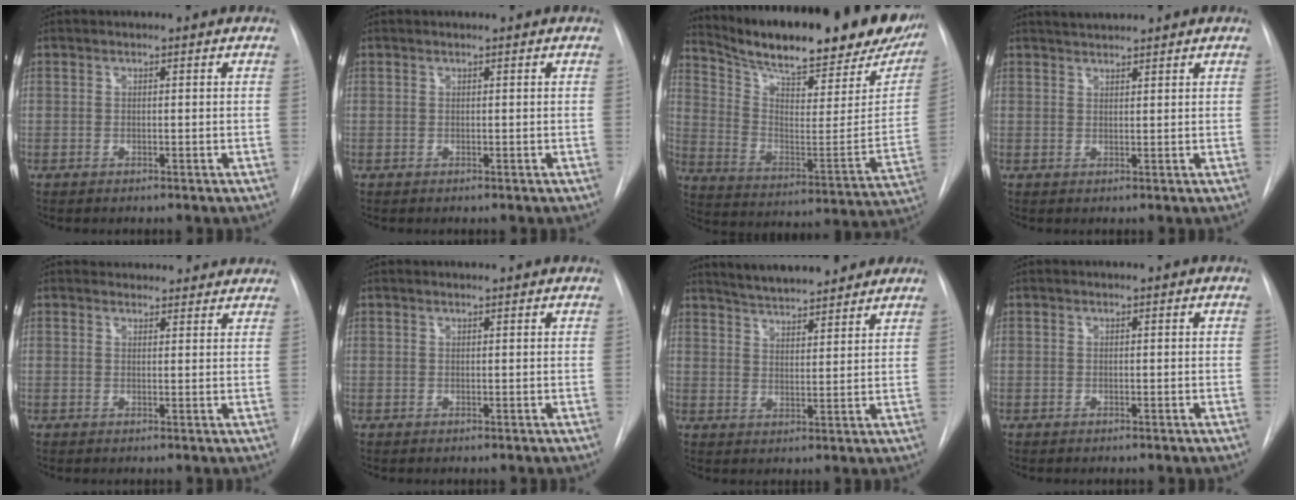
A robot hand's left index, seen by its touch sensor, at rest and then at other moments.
{"total": 0.8, "force": [0.8, 0.0, 0.2], "torque": [-0.008, 0.008, 0.009]}
{"total": 30.1, "force": [24.5, 6.2, 16.3], "torque": [-0.260, -0.054, 0.337]}
{"total": 3.2, "force": [3.1, 0.2, 0.9], "torque": [-0.016, 0.025, 0.054]}
{"total": 9.1, "force": [8.4, 3.2, 1.2], "torque": [0.010, 0.019, 0.085]}
{"total": 1.9, "force": [1.9, 0.1, 0.5], "torque": [-0.012, 0.014, 0.022]}
{"total": 12.4, "force": [11.1, 2.1, 5.0], "torque": [-0.076, 0.014, 0.161]}
{"total": 0.0}